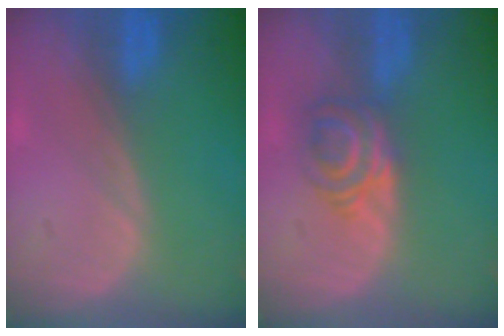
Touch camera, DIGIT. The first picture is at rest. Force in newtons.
{"total": 5.9, "press": 4.8, "slide": 3.4}